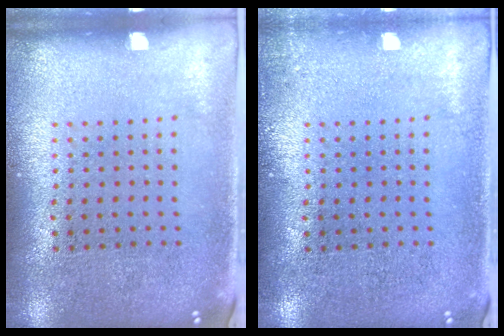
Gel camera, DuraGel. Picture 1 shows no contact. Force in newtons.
{"total": 0.7, "press": 0.7, "slide": 0.2}